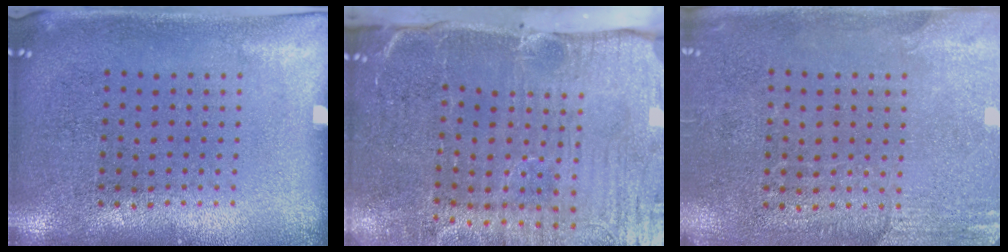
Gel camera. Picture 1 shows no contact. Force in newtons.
{"total": 5.3, "press": 4.4, "slide": 2.9}
{"total": 2.7, "press": 2.4, "slide": 1.2}